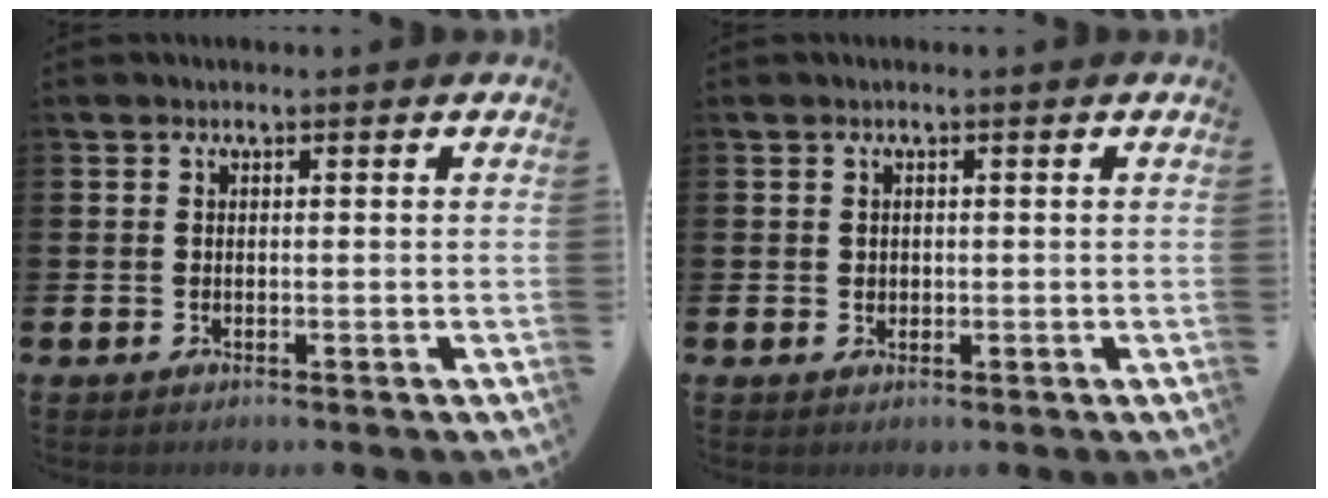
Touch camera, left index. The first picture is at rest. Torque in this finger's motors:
{"motor_torque": [0.07, 0.00, 0.00, 0.01]}